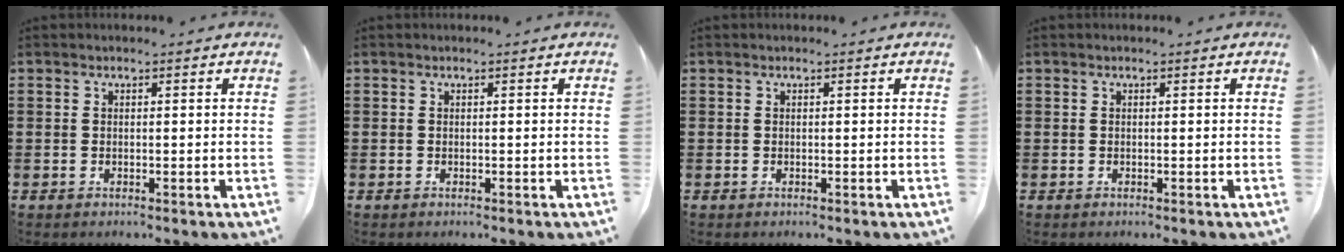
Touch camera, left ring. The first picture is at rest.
{"total": 0.0}
{"total": 0.0}
{"total": 0.0}